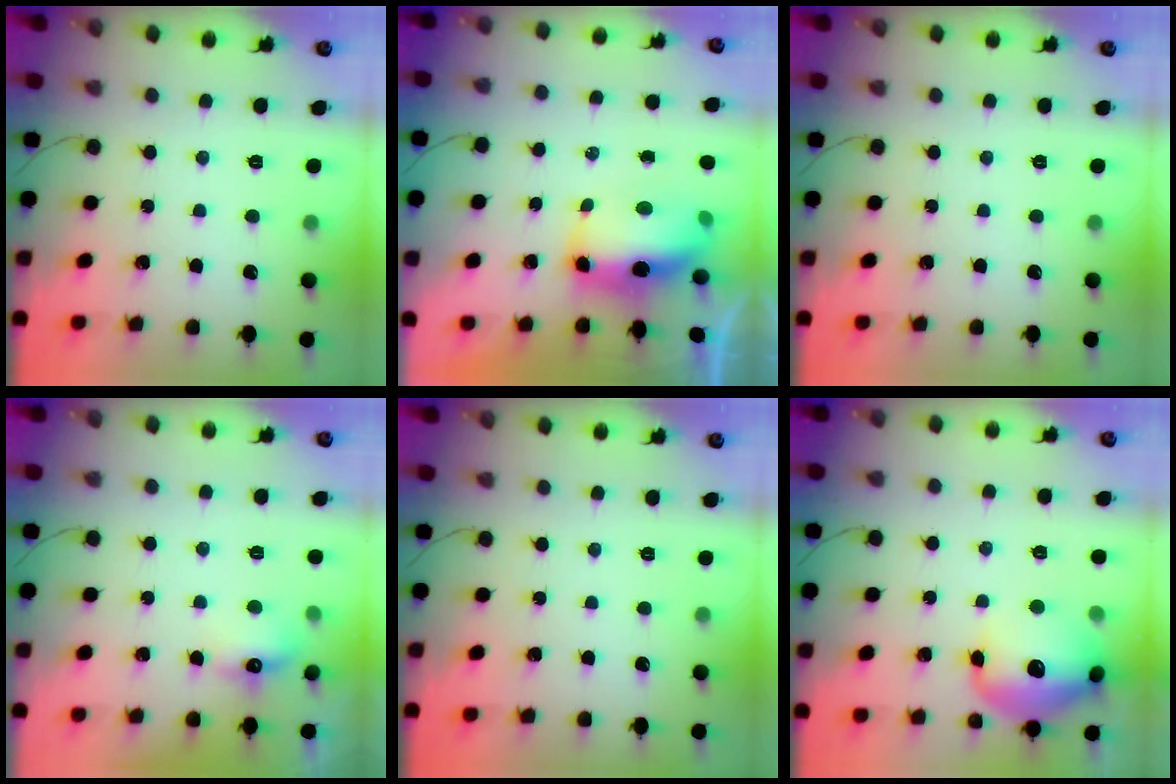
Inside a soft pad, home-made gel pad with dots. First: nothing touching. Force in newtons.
{"total": 10.6, "press": 10.3, "slide": 2.2}
{"total": 0.0}
{"total": 6.2, "press": 6.1, "slide": 1.1}
{"total": 0.0}
{"total": 15.3, "press": 15.1, "slide": 2.7}